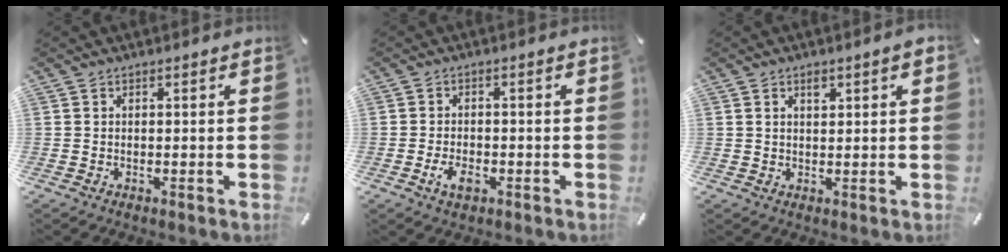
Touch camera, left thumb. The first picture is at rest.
{"total": 3.9, "force": [-1.9, 2.2, 2.7], "torque": [-0.057, 0.005, -0.035]}
{"total": 2.6, "force": [1.3, 1.0, 2.0], "torque": [-0.034, 0.000, 0.020]}